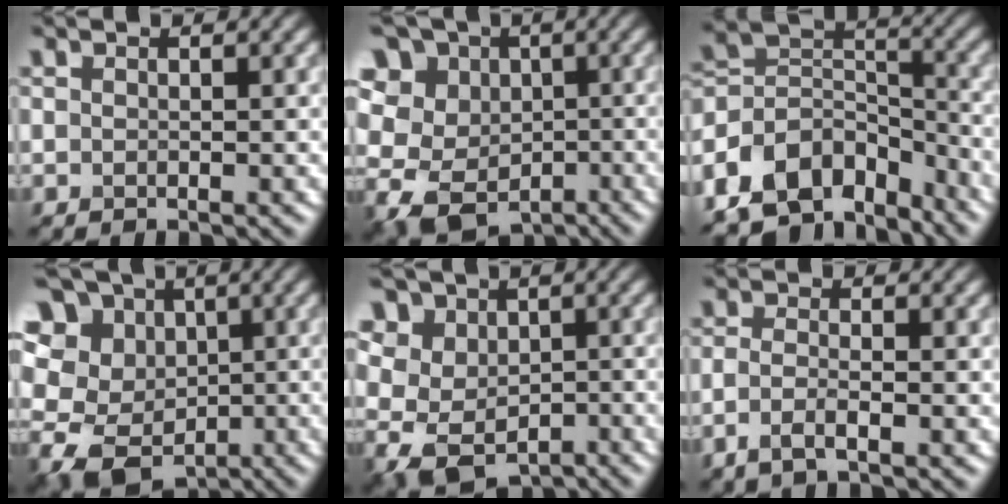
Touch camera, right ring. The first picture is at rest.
{"total": 11.3, "force": [2.8, 9.5, 5.5], "torque": [-0.117, 0.021, 0.016]}
{"total": 9.8, "force": [-6.8, 5.8, 4.0], "torque": [-0.078, 0.018, -0.129]}
{"total": 14.1, "force": [2.9, 11.8, 7.1], "torque": [-0.159, 0.025, 0.036]}
{"total": 7.2, "force": [2.4, 5.9, 3.3], "torque": [-0.067, 0.013, 0.026]}
{"total": 2.0, "force": [-1.0, 0.6, 1.7], "torque": [-0.038, -0.005, -0.025]}